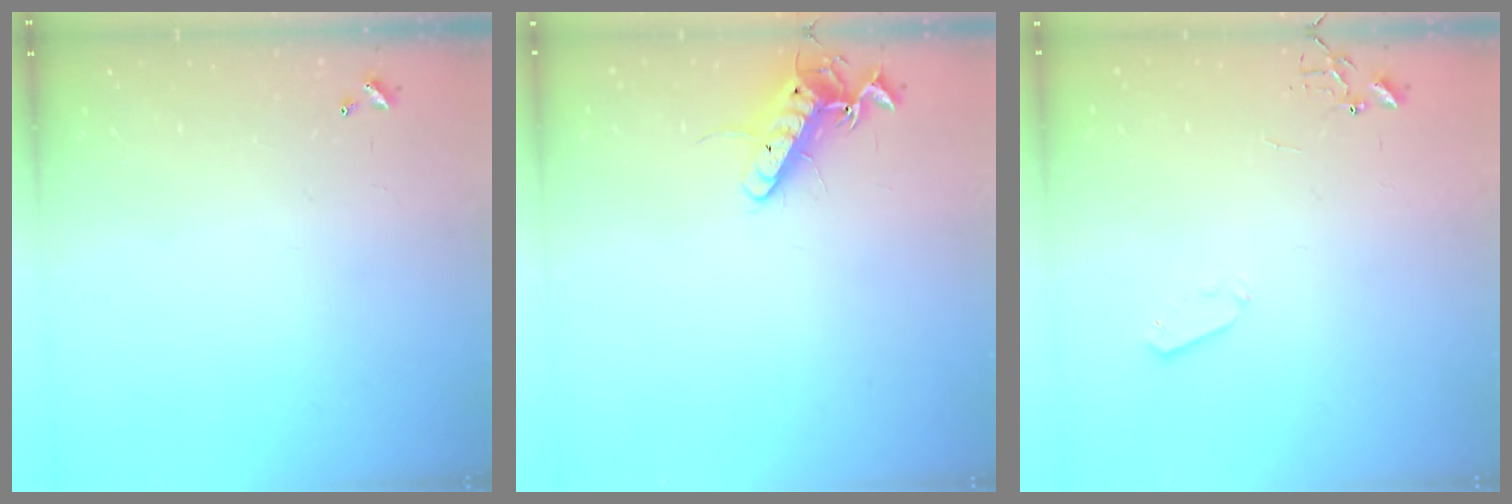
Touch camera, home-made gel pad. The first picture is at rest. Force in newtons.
{"total": 12.3, "press": 12.2, "slide": 0.9}
{"total": 4.0, "press": 3.9, "slide": 0.8}